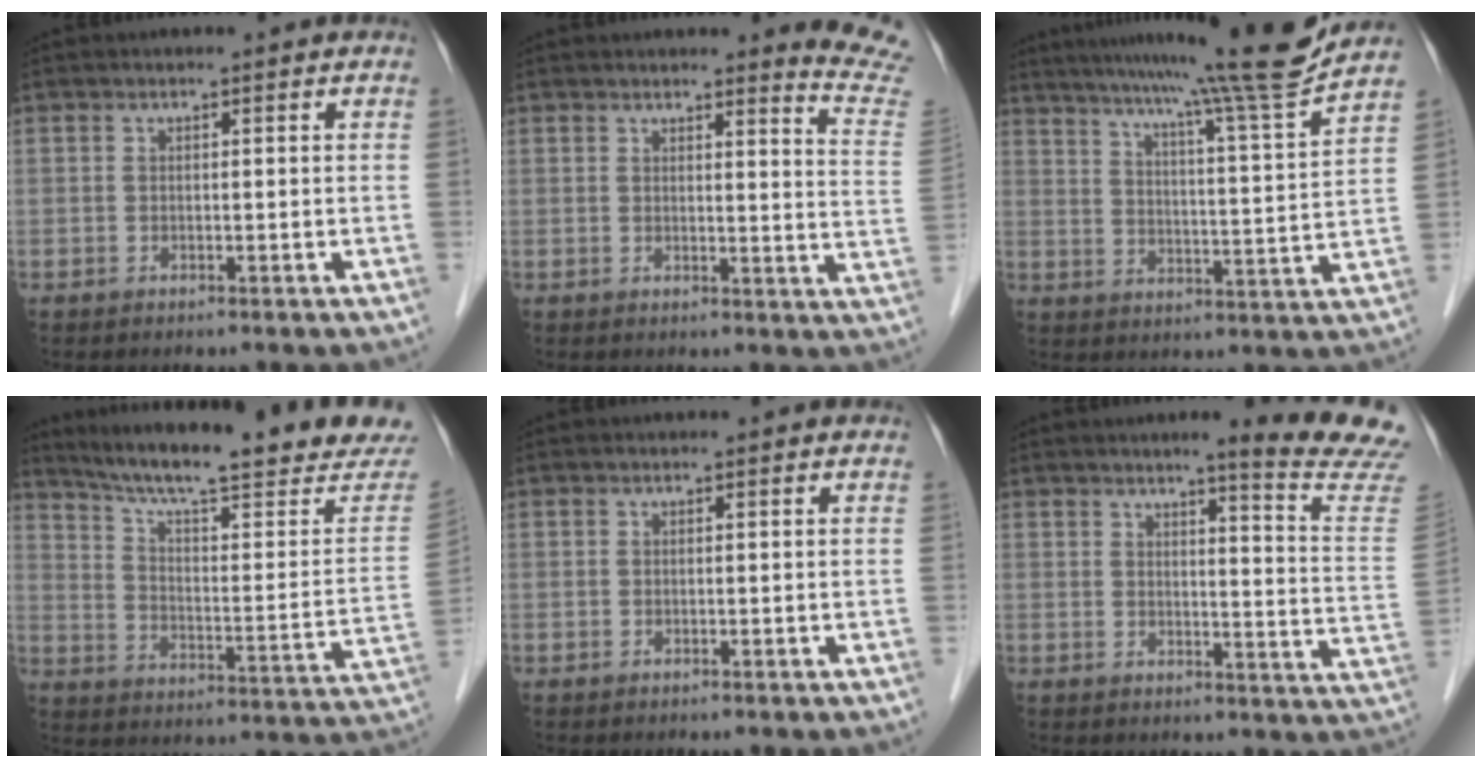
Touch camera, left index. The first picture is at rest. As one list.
[{"total": 8.8, "force": [8.7, -0.9, 0.9], "torque": [-0.003, -0.096, 0.071]}, {"total": 16.4, "force": [14.2, -3.4, 7.4], "torque": [-0.123, -0.045, 0.194]}, {"total": 24.6, "force": [21.2, 2.4, 12.1], "torque": [-0.184, -0.044, 0.286]}, {"total": 0.9, "force": [0.9, 0.1, 0.2], "torque": [-0.009, 0.006, 0.009]}, {"total": 13.2, "force": [12.0, -1.8, 5.2], "torque": [-0.063, -0.092, 0.125]}]